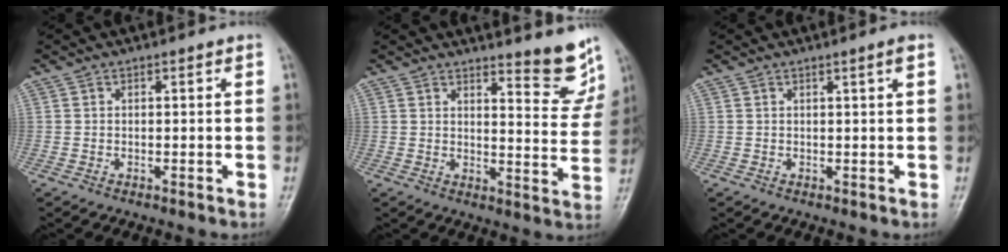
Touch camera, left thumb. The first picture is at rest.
{"total": 8.9, "force": [7.5, 1.8, 4.5], "torque": [-0.033, -0.071, 0.092]}
{"total": 1.4, "force": [0.7, -0.3, 1.2], "torque": [-0.022, -0.004, 0.013]}